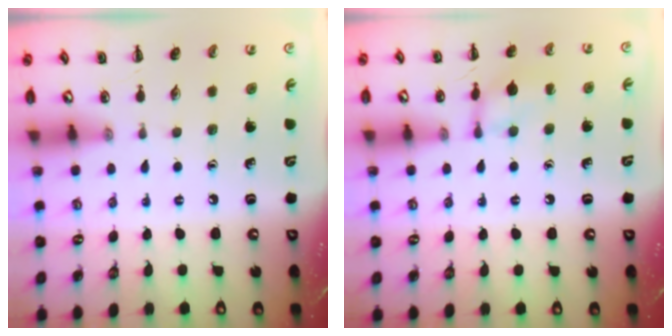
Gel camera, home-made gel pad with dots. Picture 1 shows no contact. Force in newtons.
{"total": 9.2, "press": 9.2, "slide": 1.0}